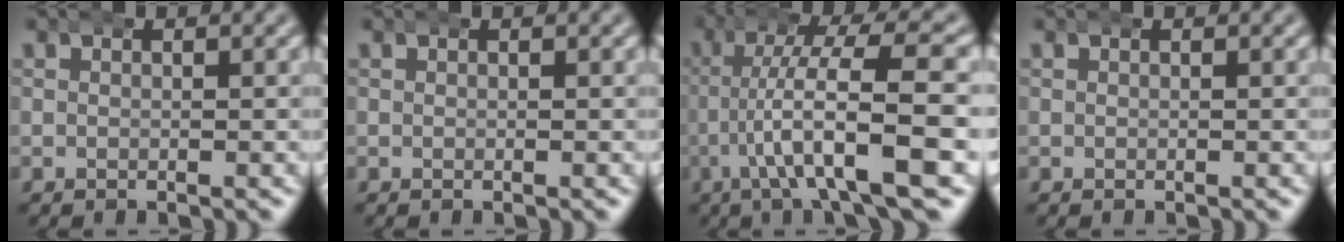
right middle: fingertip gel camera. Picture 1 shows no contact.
{"total": 0.0}
{"total": 7.9, "force": [-1.2, 1.5, 7.7], "torque": [-0.131, 0.002, -0.021]}
{"total": 0.0}